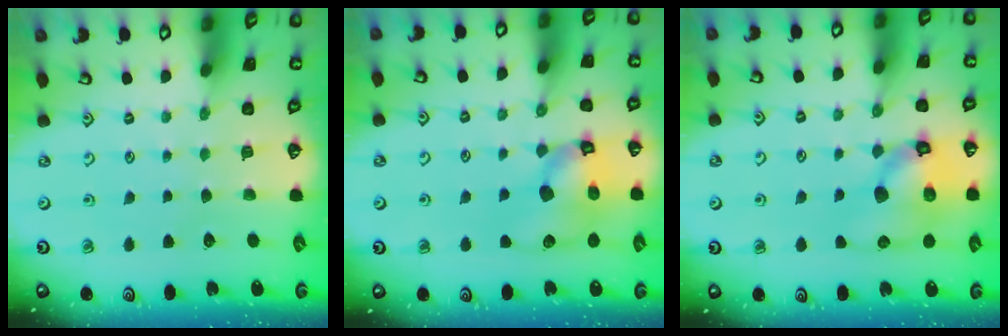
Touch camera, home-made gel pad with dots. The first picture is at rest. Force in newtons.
{"total": 14.1, "press": 14.0, "slide": 1.8}
{"total": 15.0, "press": 14.8, "slide": 2.1}